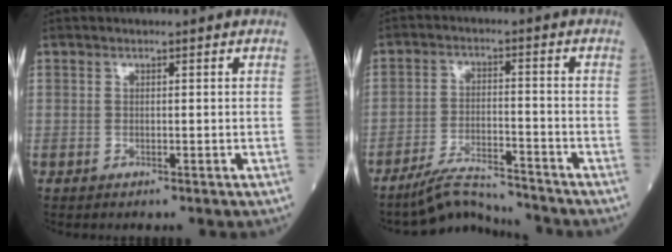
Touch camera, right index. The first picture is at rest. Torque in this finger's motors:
{"motor_torque": [-0.11, -0.04, 0.07, 0.01]}